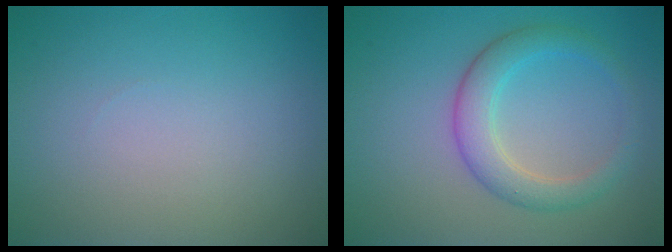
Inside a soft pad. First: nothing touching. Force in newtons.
{"total": 3.6, "press": 3.6, "slide": 0.1}